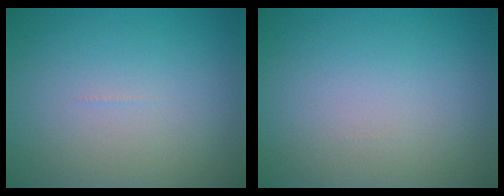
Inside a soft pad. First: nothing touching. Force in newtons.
{"total": 0.0}